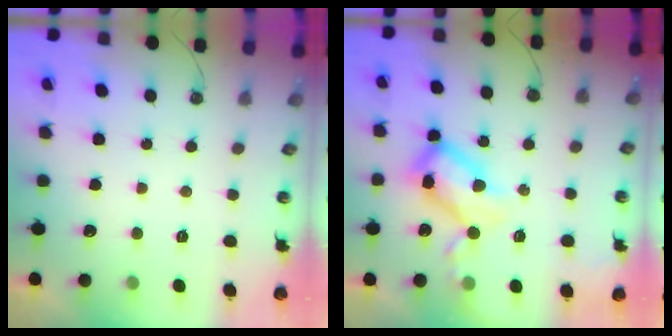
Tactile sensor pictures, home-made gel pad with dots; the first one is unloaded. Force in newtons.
{"total": 17.5, "press": 17.4, "slide": 1.5}